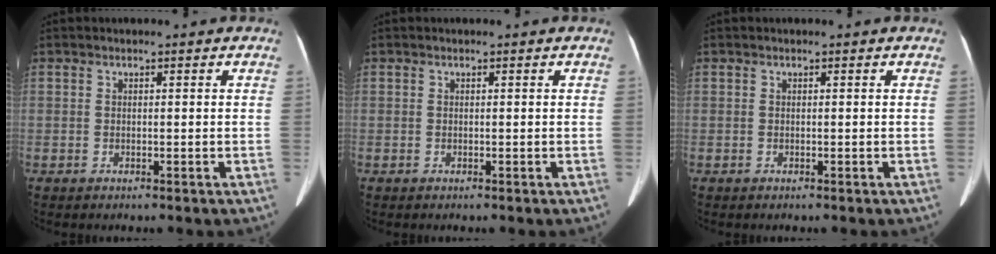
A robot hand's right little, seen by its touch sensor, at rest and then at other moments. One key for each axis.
{"total": 0.0}
{"total": 0.0}